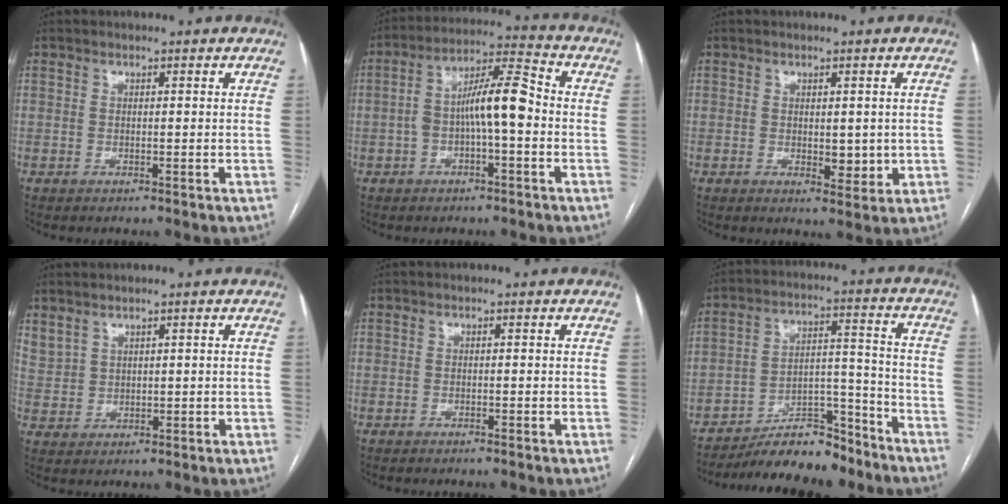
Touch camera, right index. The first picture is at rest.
{"total": 9.5, "force": [-1.1, 2.2, 9.2], "torque": [-0.166, 0.034, -0.019]}
{"total": 3.8, "force": [-0.2, 2.0, 3.2], "torque": [-0.038, -0.007, 0.005]}
{"total": 4.0, "force": [3.0, 2.3, 1.3], "torque": [-0.034, 0.009, 0.076]}
{"total": 0.9, "force": [-0.7, -0.2, 0.4], "torque": [-0.009, 0.001, -0.012]}
{"total": 12.4, "force": [-11.0, 3.2, 4.7], "torque": [-0.062, 0.036, -0.182]}